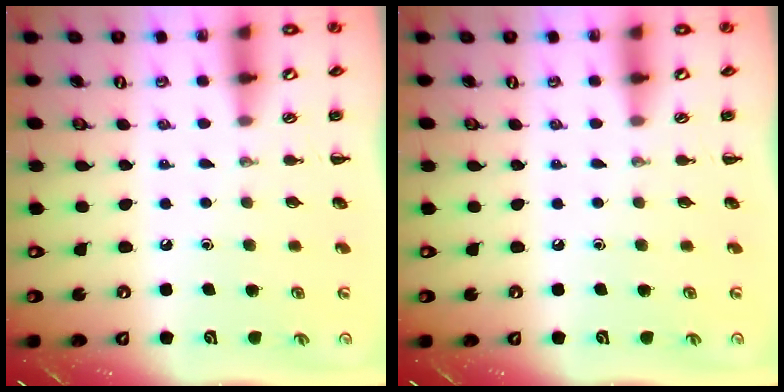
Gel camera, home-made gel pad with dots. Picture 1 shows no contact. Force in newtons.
{"total": 0.0}